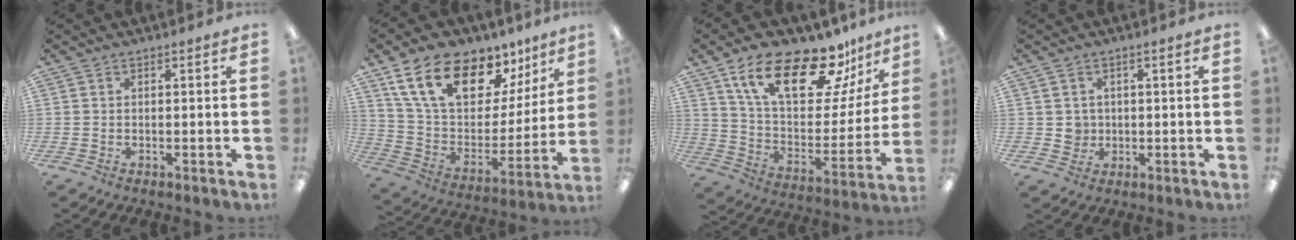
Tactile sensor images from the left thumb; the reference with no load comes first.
{"total": 20.6, "force": [13.2, 10.6, 11.6], "torque": [-0.212, -0.070, 0.239]}
{"total": 23.0, "force": [16.0, 8.6, 14.1], "torque": [-0.241, -0.095, 0.274]}
{"total": 2.8, "force": [0.4, 2.8, 0.3], "torque": [-0.005, 0.001, 0.004]}